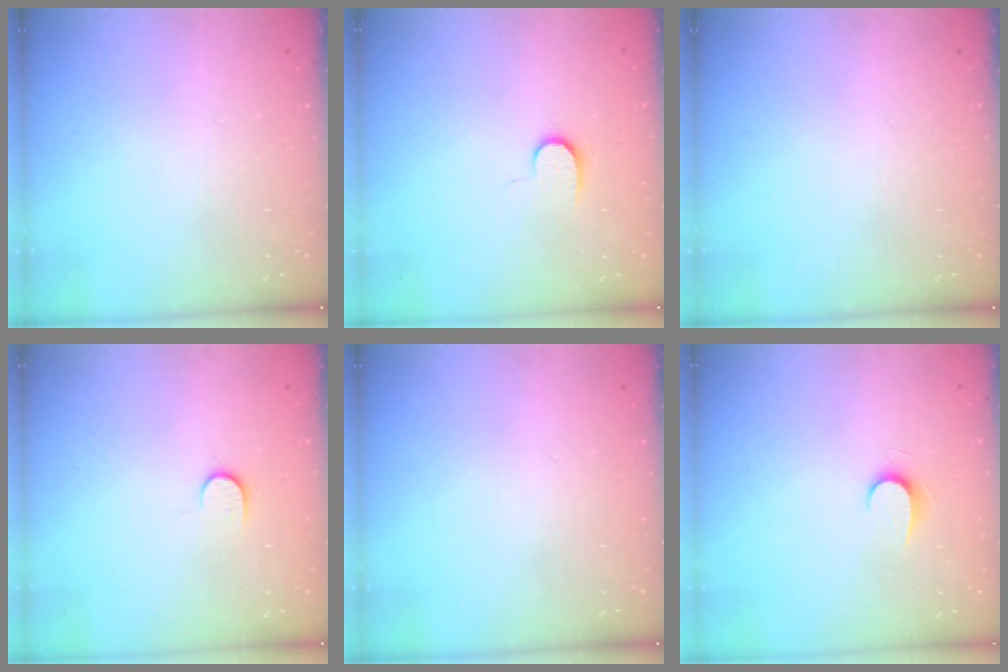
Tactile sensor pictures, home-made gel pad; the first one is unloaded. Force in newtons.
{"total": 6.2, "press": 6.1, "slide": 0.7}
{"total": 0.0}
{"total": 5.6, "press": 5.6, "slide": 0.6}
{"total": 0.0}
{"total": 5.9, "press": 5.9, "slide": 0.6}